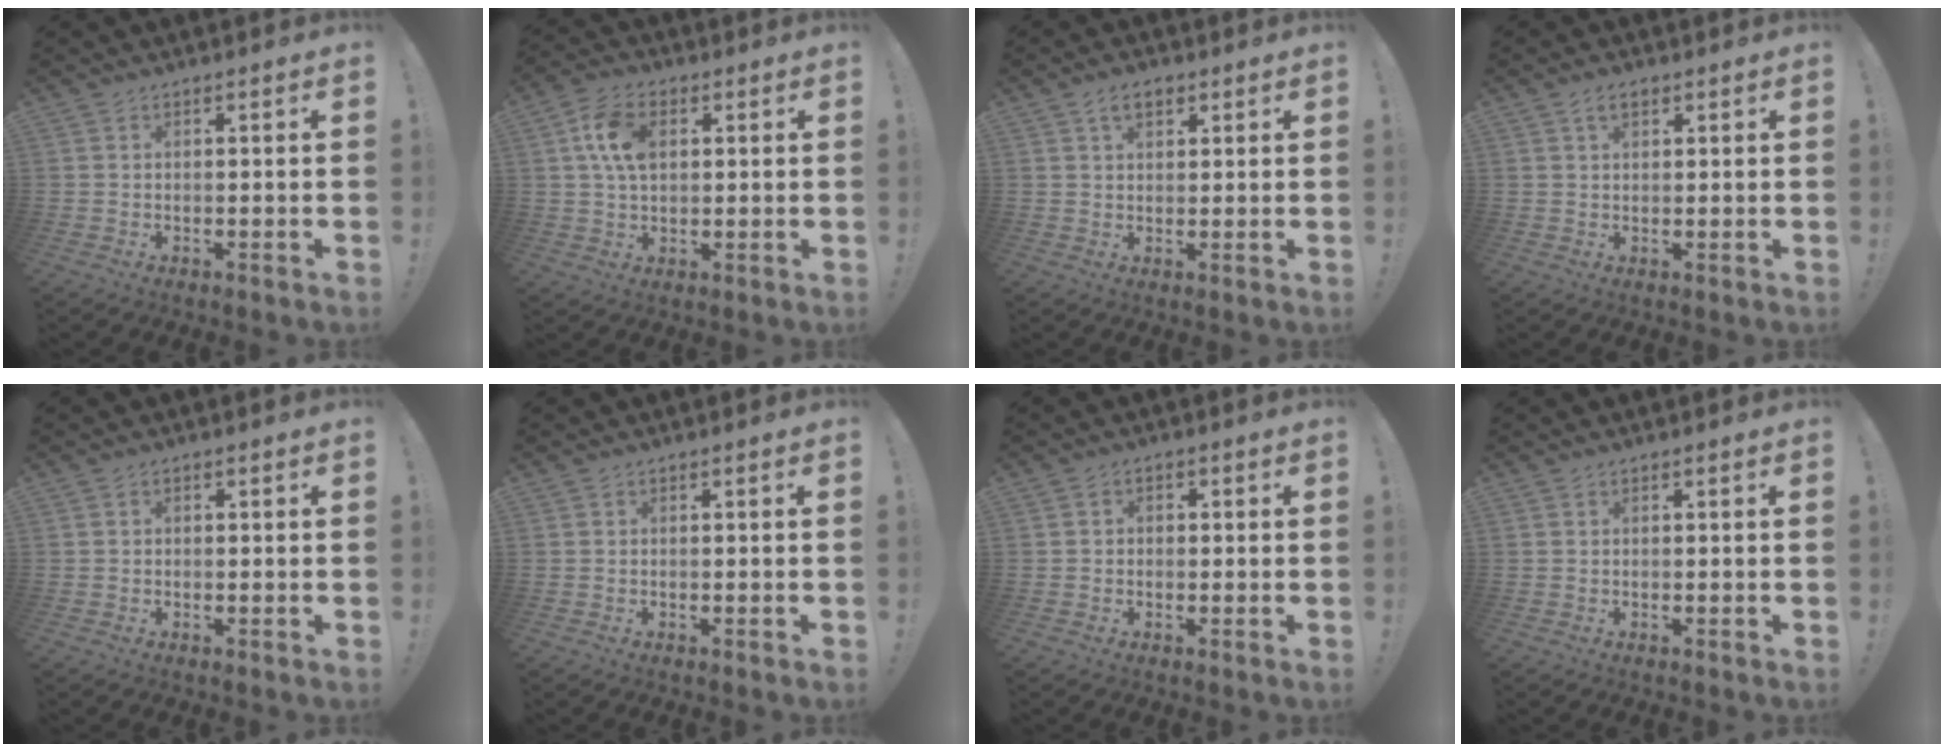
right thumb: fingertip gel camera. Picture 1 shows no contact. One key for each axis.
{"total": 10.8, "fx": 2.8, "fy": 7.2, "fz": 7.5, "tx": -0.138, "ty": 0.010, "tz": 0.053}
{"total": 4.5, "fx": 2.4, "fy": 2.7, "fz": 2.7, "tx": -0.042, "ty": -0.003, "tz": 0.041}
{"total": 2.9, "fx": 1.4, "fy": 1.6, "fz": 1.9, "tx": -0.029, "ty": 0.000, "tz": 0.024}
{"total": 0.6, "fx": -0.3, "fy": 0.5, "fz": 0.1, "tx": -0.002, "ty": 0.003, "tz": -0.005}
{"total": 0.0}
{"total": 1.8, "fx": -0.9, "fy": 1.4, "fz": 0.7, "tx": -0.003, "ty": 0.005, "tz": -0.018}
{"total": 0.0}